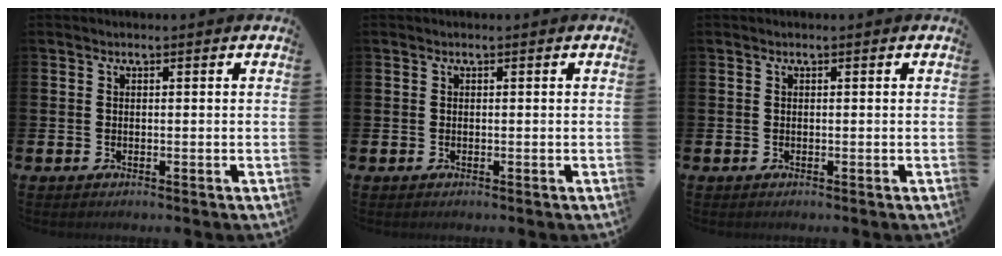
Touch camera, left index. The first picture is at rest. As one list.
[{"total": 0.0}, {"total": 0.0}]